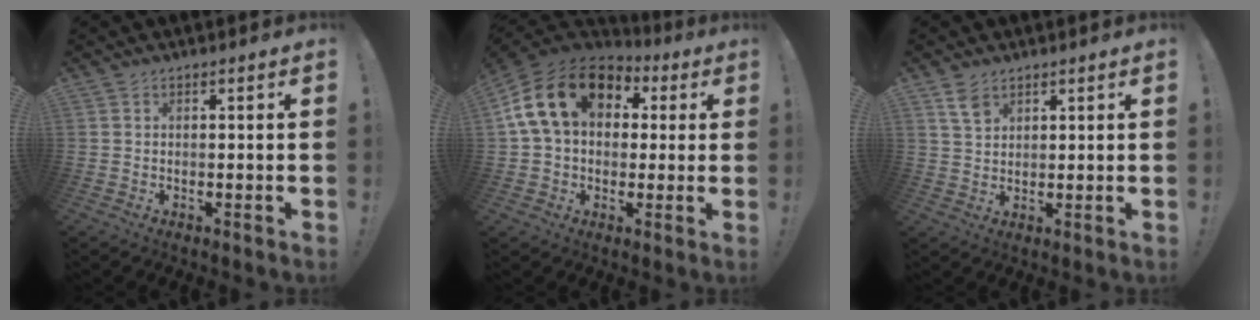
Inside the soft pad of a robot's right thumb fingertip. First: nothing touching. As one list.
[{"total": 19.3, "force": [5.7, 13.1, 13.0], "torque": [-0.226, 0.002, 0.103]}, {"total": 4.8, "force": [3.1, 2.9, 2.2], "torque": [-0.028, -0.016, 0.058]}]